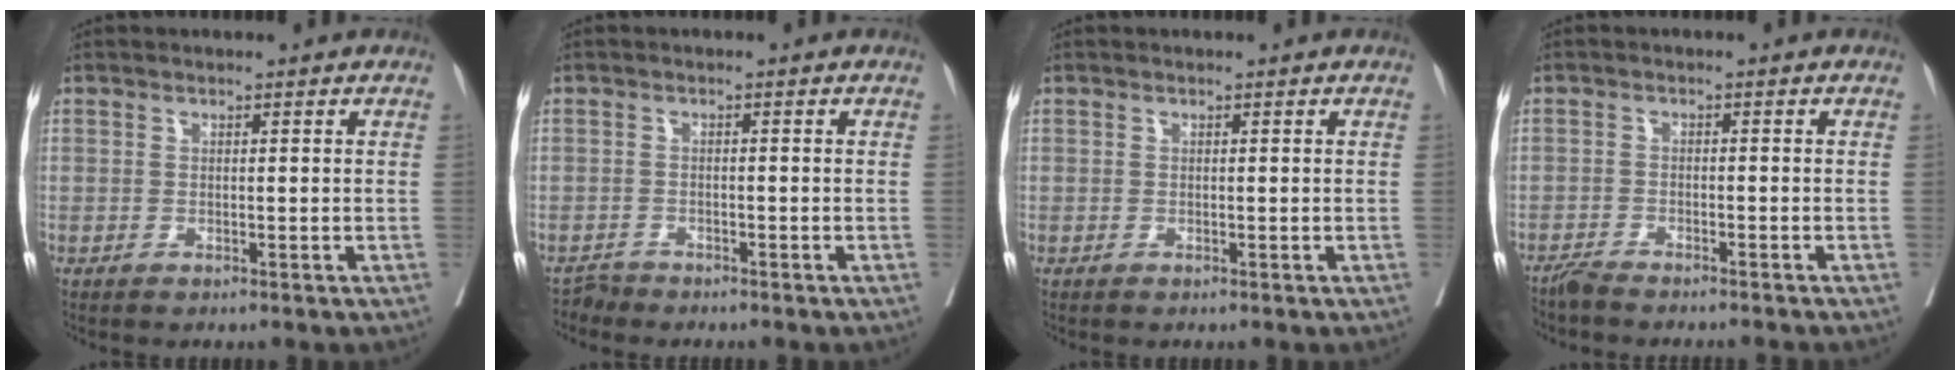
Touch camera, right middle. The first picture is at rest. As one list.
[{"total": 1.4, "force": [-1.3, 0.1, -0.5], "torque": [0.013, -0.004, -0.024]}, {"total": 0.0}, {"total": 3.9, "force": [-3.8, -0.4, 0.9], "torque": [-0.006, -0.009, -0.060]}]